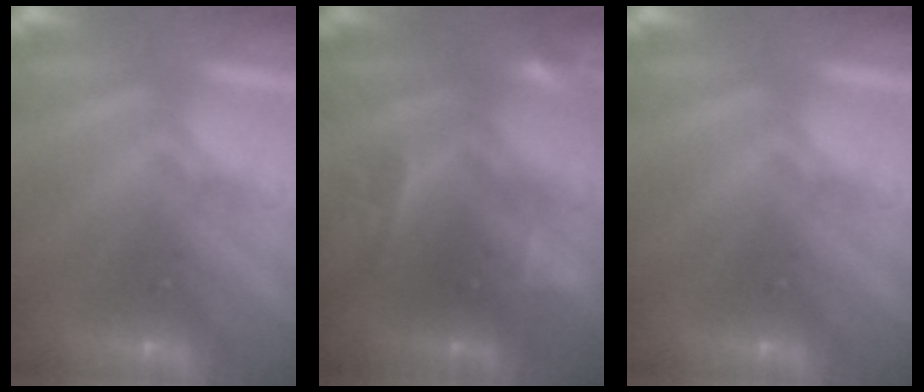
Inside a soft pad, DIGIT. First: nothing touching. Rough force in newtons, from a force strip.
{"total": 2.4}
{"total": 0.0}